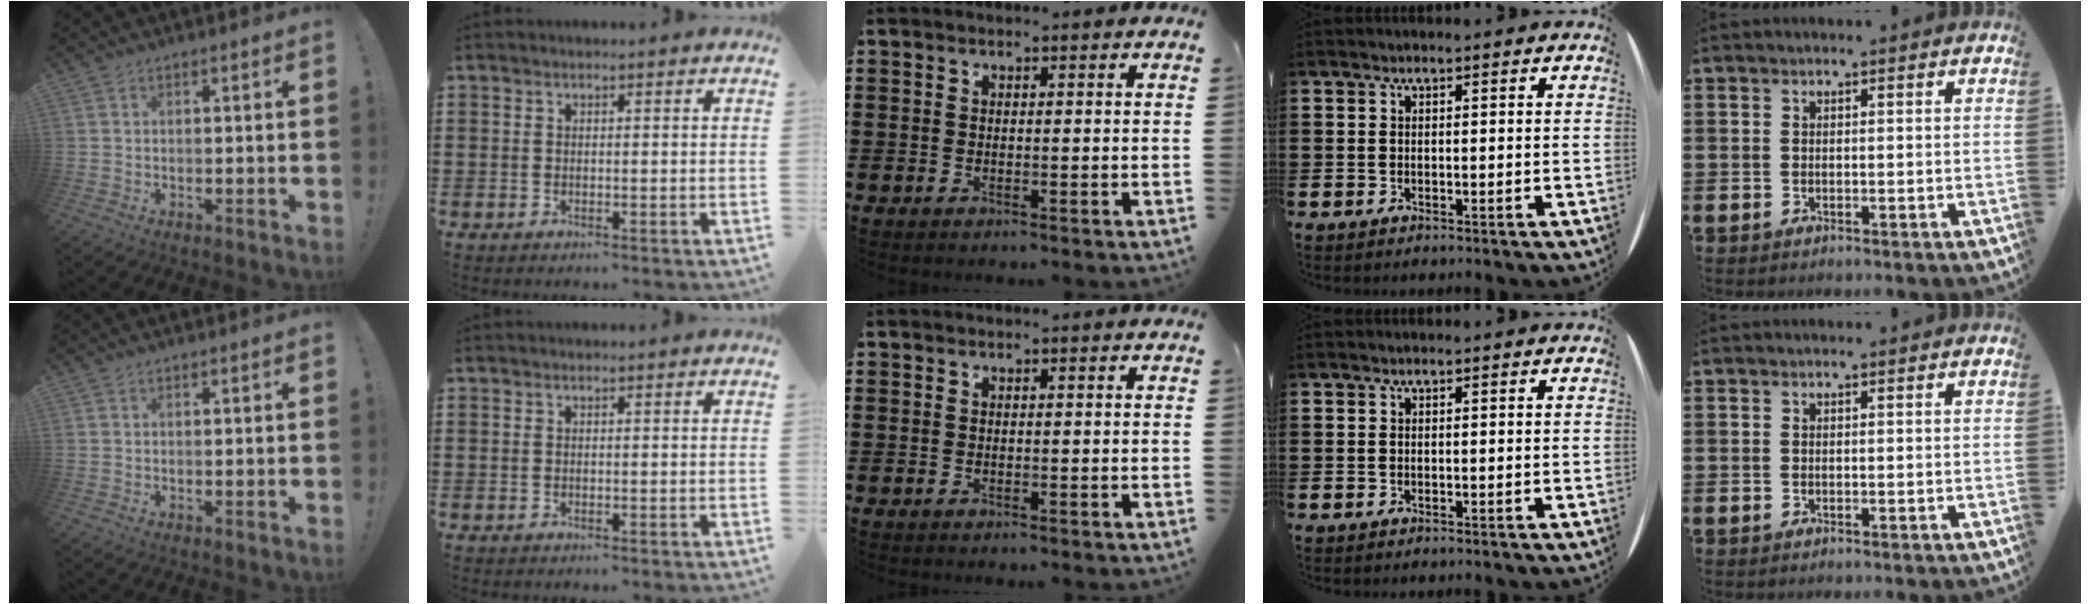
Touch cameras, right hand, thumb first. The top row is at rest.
{}